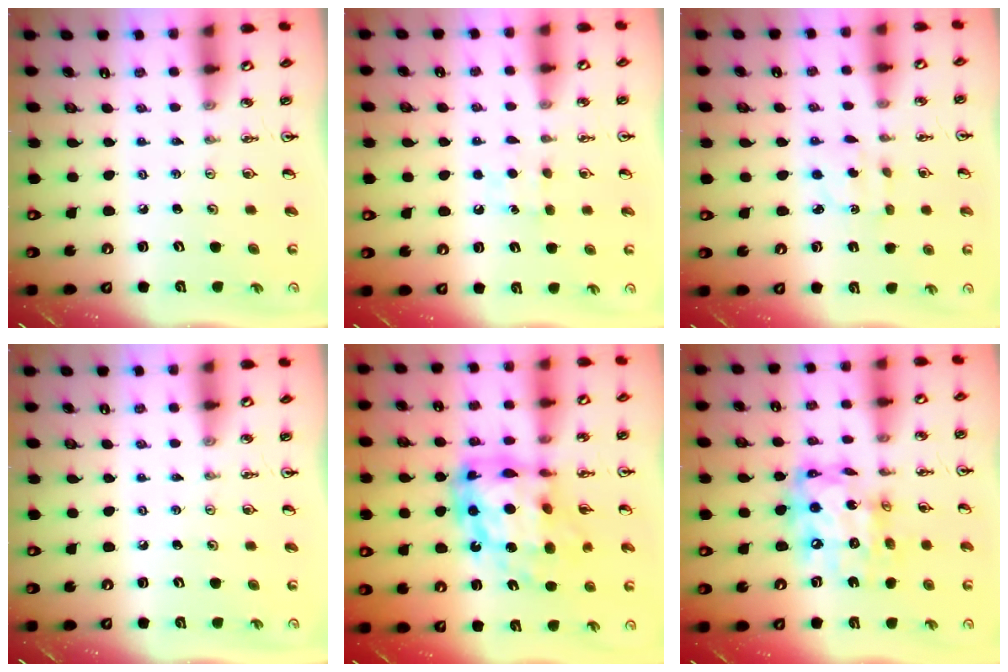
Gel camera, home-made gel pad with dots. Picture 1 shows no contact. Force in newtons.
{"total": 6.4, "press": 6.3, "slide": 0.7}
{"total": 2.5, "press": 2.4, "slide": 0.5}
{"total": 0.0}
{"total": 19.0, "press": 18.9, "slide": 1.8}
{"total": 14.9, "press": 14.9, "slide": 1.2}